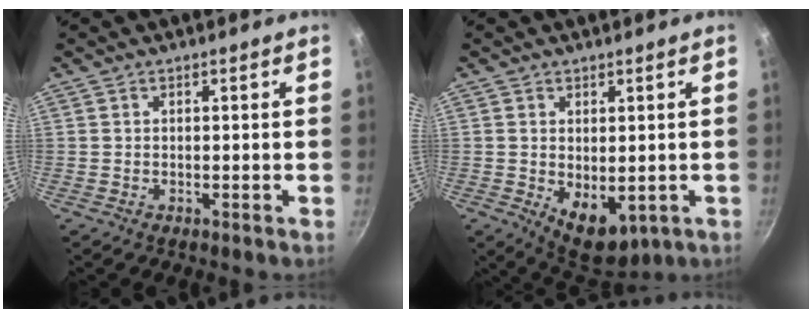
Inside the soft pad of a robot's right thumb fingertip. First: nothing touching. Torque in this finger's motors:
{"motor_torque": [-0.55, 0.82, 0.40, 0.44, 0.05]}